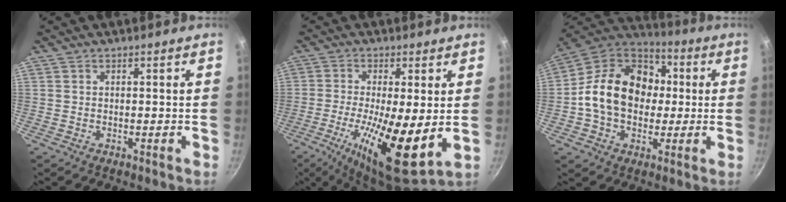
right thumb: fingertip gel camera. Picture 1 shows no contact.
{"total": 15.0, "force": [-1.9, 4.3, 14.3], "torque": [-0.253, -0.020, -0.031]}
{"total": 19.8, "force": [0.5, 15.1, 12.8], "torque": [-0.186, 0.037, -0.004]}